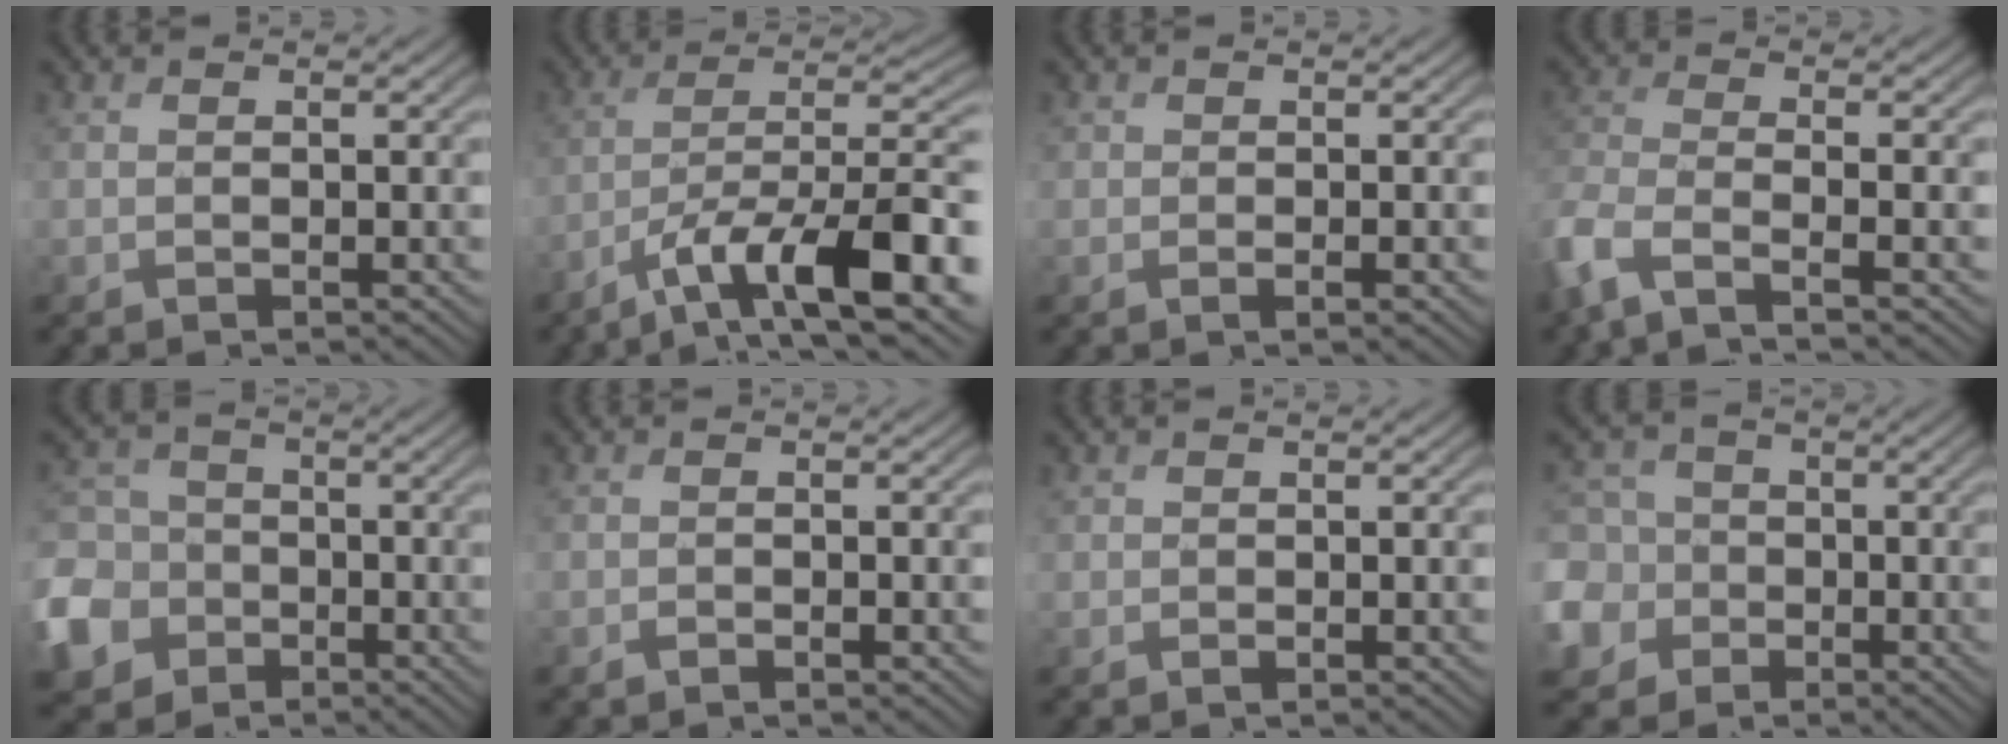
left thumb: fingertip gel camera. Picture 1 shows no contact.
{"total": 13.6, "force": [-6.8, 4.2, 11.0], "torque": [-0.186, -0.005, -0.111]}
{"total": 1.5, "force": [-0.3, 0.9, 1.2], "torque": [-0.020, -0.004, -0.006]}
{"total": 5.9, "force": [-3.8, 1.5, 4.3], "torque": [-0.100, -0.012, -0.088]}
{"total": 11.4, "force": [-4.6, 9.4, 4.5], "torque": [-0.151, -0.037, -0.112]}
{"total": 0.9, "force": [-0.5, 0.4, 0.5], "torque": [-0.009, 0.000, -0.009]}
{"total": 0.7, "force": [0.2, 0.6, 0.3], "torque": [-0.006, -0.003, 0.005]}
{"total": 10.3, "force": [-3.0, 9.2, 3.3], "torque": [-0.127, -0.020, -0.085]}